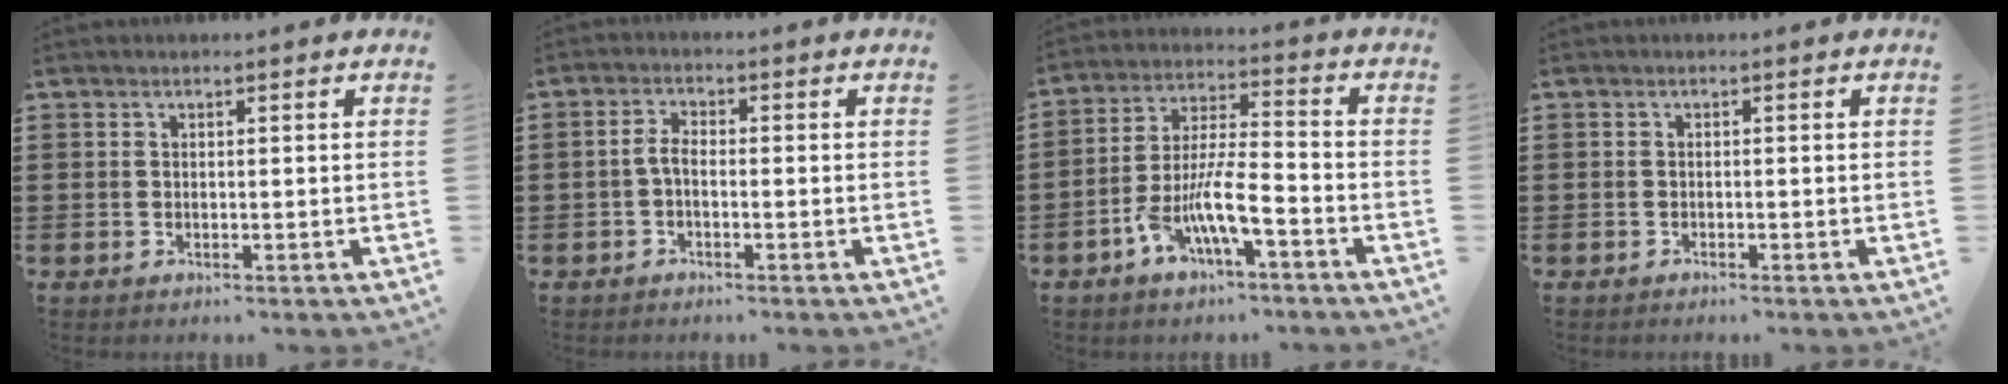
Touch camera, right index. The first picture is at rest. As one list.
[{"total": 2.5, "force": [-0.9, 1.0, 2.1], "torque": [-0.055, -0.002, -0.023]}, {"total": 9.2, "force": [-4.8, 2.4, 7.4], "torque": [-0.152, 0.002, -0.088]}, {"total": 0.6, "force": [-0.6, 0.1, 0.1], "torque": [-0.003, 0.000, -0.013]}]